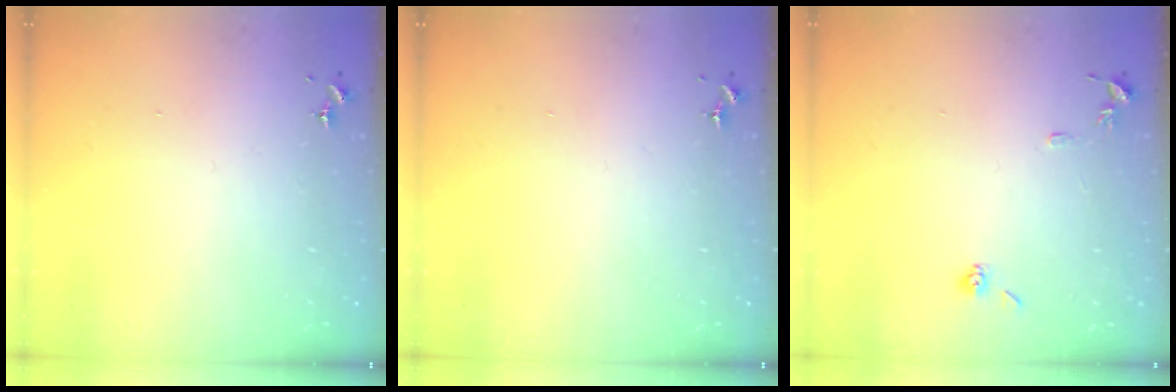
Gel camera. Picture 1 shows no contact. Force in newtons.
{"total": 0.0}
{"total": 7.2, "press": 7.2, "slide": 0.8}